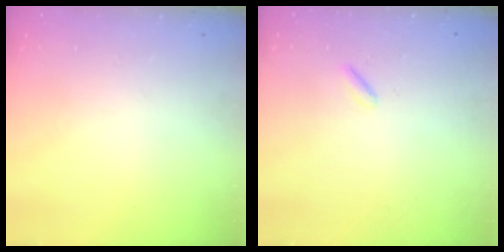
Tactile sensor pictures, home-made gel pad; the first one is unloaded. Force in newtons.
{"total": 0.9, "press": 0.8, "slide": 0.4}